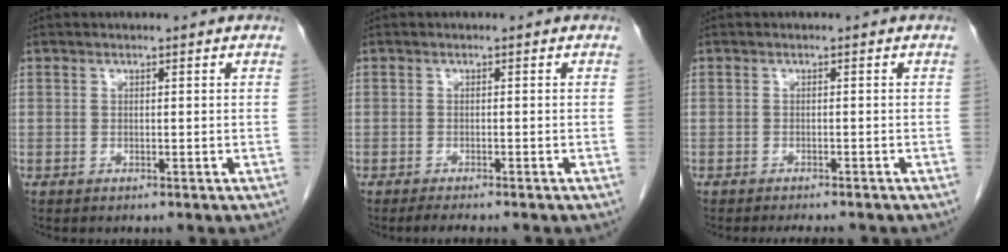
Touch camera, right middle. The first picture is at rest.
{"total": 3.5, "force": [-3.0, 0.3, 1.8], "torque": [-0.025, -0.006, -0.040]}
{"total": 4.1, "force": [-3.7, 0.7, 1.7], "torque": [-0.018, -0.006, -0.048]}